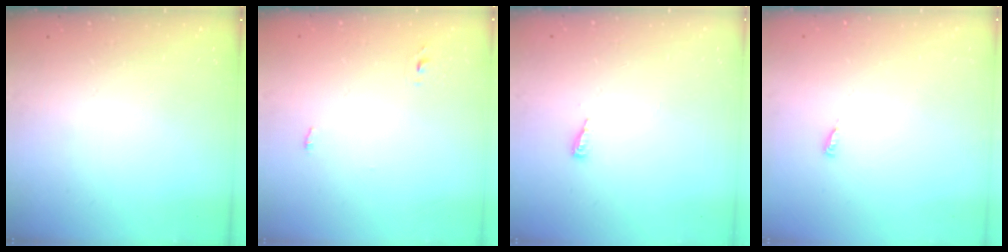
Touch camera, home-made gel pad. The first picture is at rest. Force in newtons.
{"total": 2.7, "press": 2.6, "slide": 0.8}
{"total": 4.2, "press": 4.1, "slide": 0.4}
{"total": 2.9, "press": 2.9, "slide": 0.2}